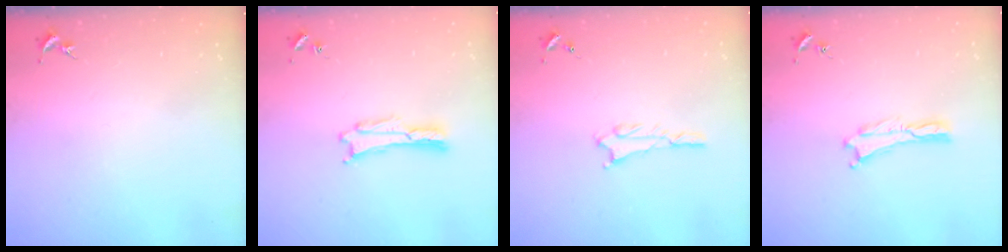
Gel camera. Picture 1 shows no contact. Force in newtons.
{"total": 0.7, "press": 0.7, "slide": 0.1}
{"total": 1.8, "press": 1.8, "slide": 0.2}
{"total": 0.0}